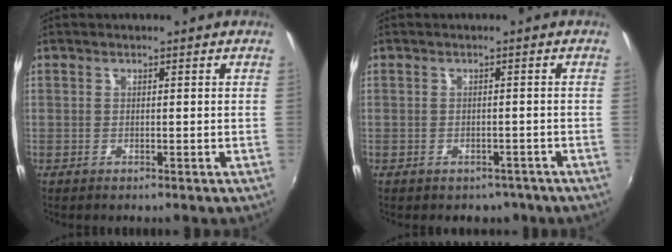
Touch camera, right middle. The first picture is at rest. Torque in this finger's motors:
{"motor_torque": [0.01, -0.01, 0.00, 0.01]}